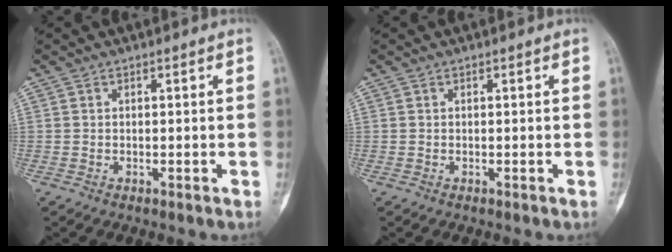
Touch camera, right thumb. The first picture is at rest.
{"total": 0.0}